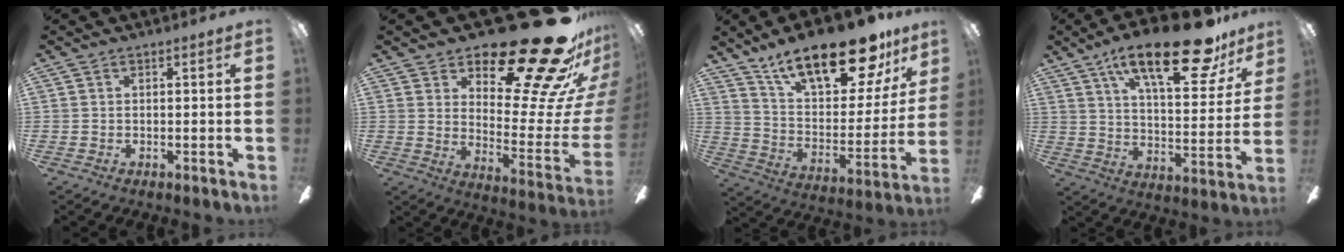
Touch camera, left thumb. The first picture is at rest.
{"total": 28.2, "force": [19.2, 9.7, 18.3], "torque": [-0.226, -0.141, 0.323]}
{"total": 23.6, "force": [16.8, 8.6, 14.2], "torque": [-0.227, -0.104, 0.286]}
{"total": 24.3, "force": [15.4, 8.2, 16.9], "torque": [-0.261, -0.083, 0.247]}